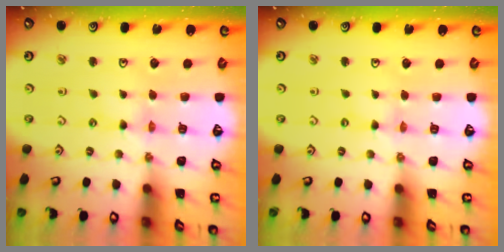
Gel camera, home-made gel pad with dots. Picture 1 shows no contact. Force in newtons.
{"total": 0.0}